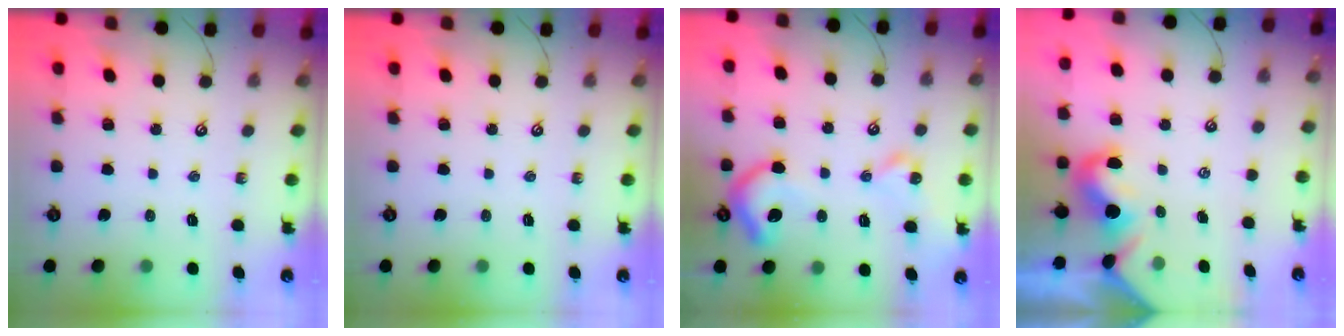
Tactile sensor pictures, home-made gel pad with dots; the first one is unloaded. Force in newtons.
{"total": 0.0}
{"total": 10.6, "press": 10.5, "slide": 1.2}
{"total": 1.9, "press": 1.8, "slide": 0.6}